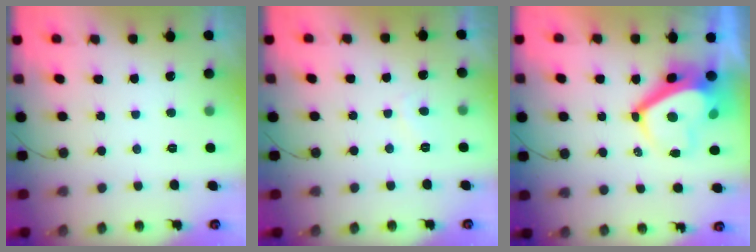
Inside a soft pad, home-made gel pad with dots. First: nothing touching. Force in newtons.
{"total": 1.8, "press": 1.7, "slide": 0.6}
{"total": 9.5, "press": 9.5, "slide": 0.8}